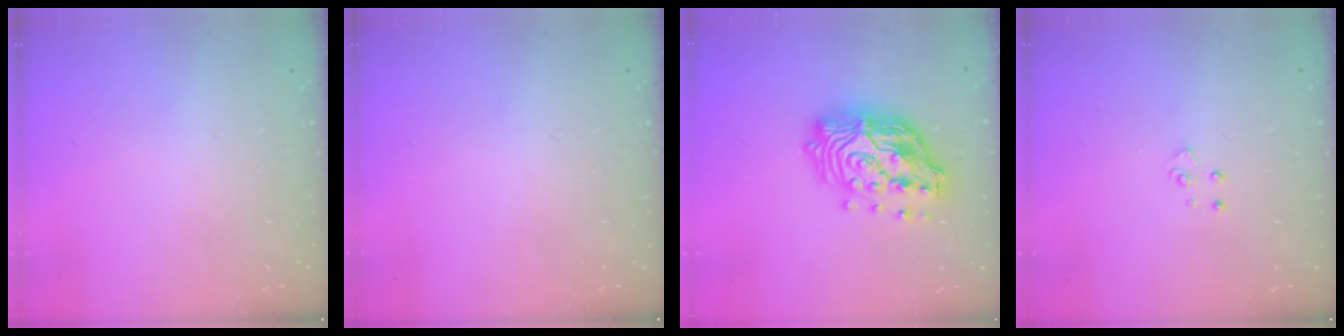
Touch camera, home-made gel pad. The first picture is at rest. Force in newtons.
{"total": 0.0}
{"total": 20.2, "press": 20.1, "slide": 2.1}
{"total": 4.0, "press": 4.0, "slide": 0.4}